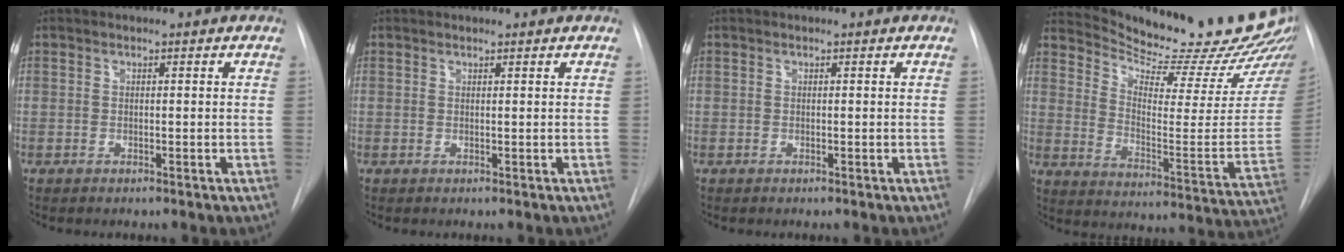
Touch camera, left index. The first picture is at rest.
{"total": 0.9, "force": [0.8, 0.0, 0.1], "torque": [-0.007, 0.010, 0.015]}
{"total": 0.0}
{"total": 26.7, "force": [24.5, 3.0, 10.2], "torque": [-0.156, -0.122, 0.315]}